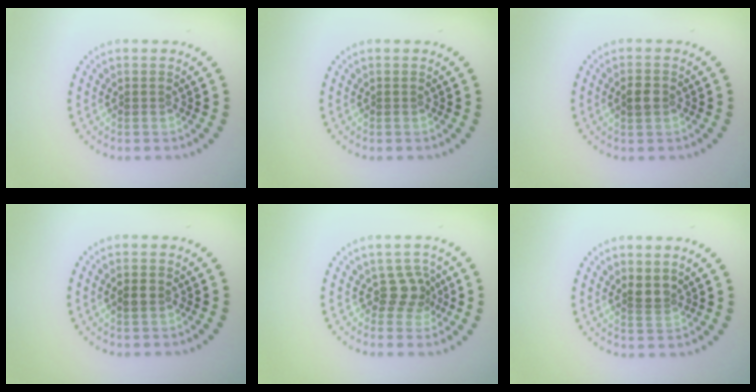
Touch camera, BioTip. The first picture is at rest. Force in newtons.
{"total": 0.0}
{"total": 1.7, "press": 1.7, "slide": 0.1}
{"total": 1.4, "press": 1.4, "slide": 0.1}
{"total": 2.4, "press": 1.8, "slide": 1.6}
{"total": 1.9, "press": 1.5, "slide": 1.2}